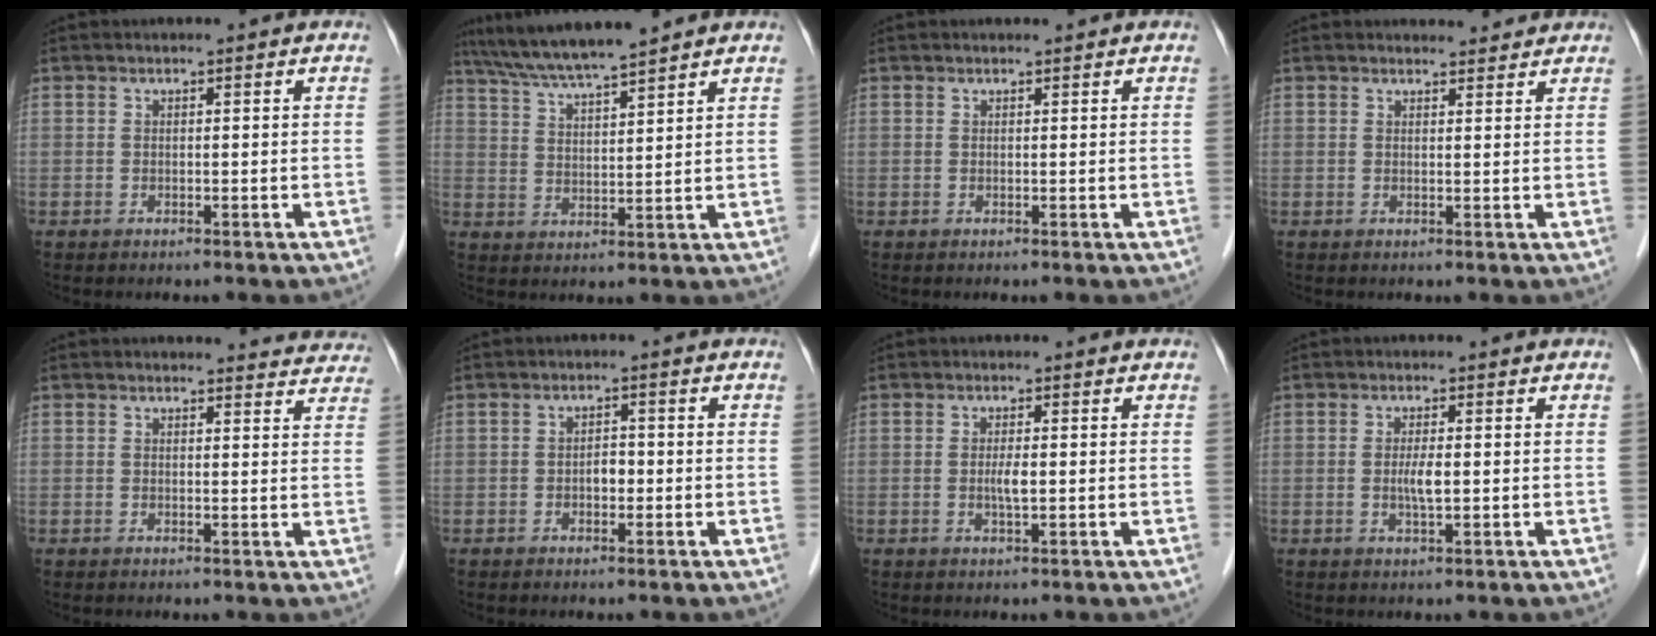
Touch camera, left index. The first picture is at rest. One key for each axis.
{"total": 9.8, "fx": 8.6, "fy": -0.3, "fz": 4.6, "tx": -0.083, "ty": 0.019, "tz": 0.153}
{"total": 0.6, "fx": 0.6, "fy": 0.1, "fz": 0.1, "tx": -0.009, "ty": 0.001, "tz": 0.010}
{"total": 2.9, "fx": 2.8, "fy": 0.8, "fz": 0.2, "tx": -0.005, "ty": 0.005, "tz": 0.034}
{"total": 10.3, "fx": 9.9, "fy": 2.4, "fz": 1.0, "tx": 0.025, "ty": -0.012, "tz": 0.080}
{"total": 2.0, "fx": -0.7, "fy": 1.2, "fz": 1.4, "tx": -0.019, "ty": 0.003, "tz": -0.012}
{"total": 1.8, "fx": -0.3, "fy": 0.3, "fz": 1.8, "tx": -0.038, "ty": -0.004, "tz": -0.004}
{"total": 2.5, "fx": -0.3, "fy": 0.5, "fz": 2.5, "tx": -0.051, "ty": -0.005, "tz": -0.004}